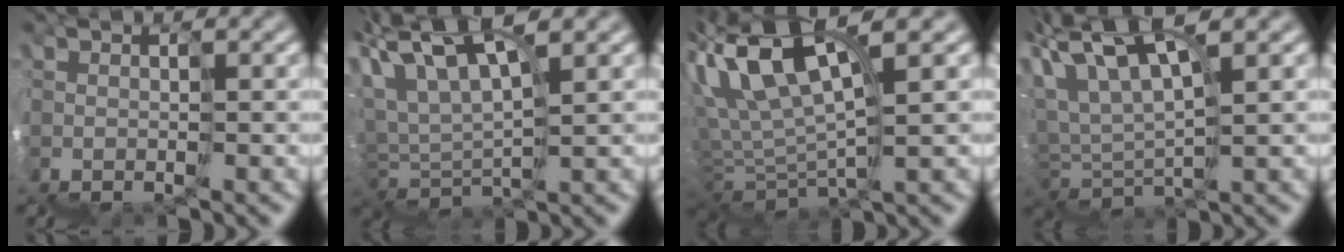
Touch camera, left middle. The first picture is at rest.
{"total": 3.9, "force": [3.9, 0.0, -0.1], "torque": [-0.031, 0.039, 0.057]}
{"total": 4.1, "force": [3.7, 0.6, 1.7], "torque": [-0.072, 0.033, 0.058]}
{"total": 3.7, "force": [3.7, -0.4, -0.2], "torque": [-0.029, 0.037, 0.055]}